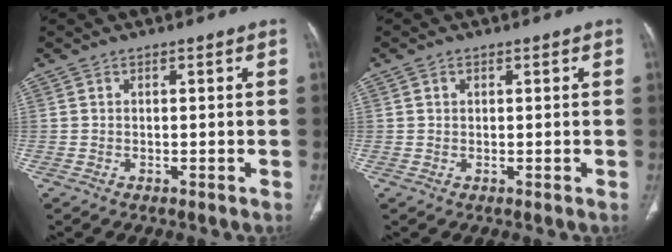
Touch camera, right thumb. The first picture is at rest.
{"total": 0.9, "force": [0.4, 0.7, 0.4], "torque": [-0.005, 0.000, 0.007]}